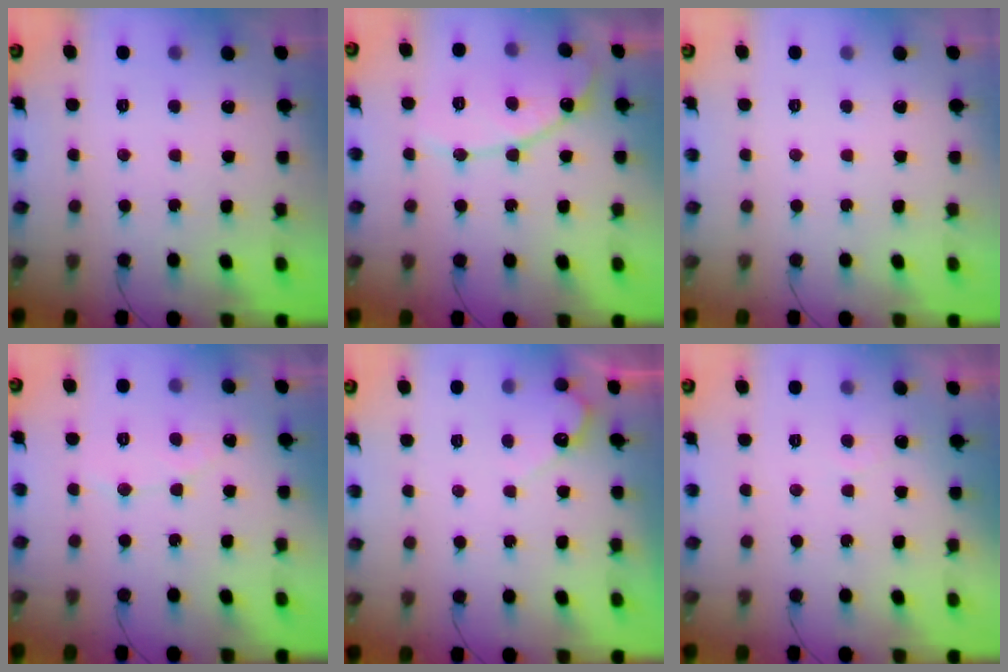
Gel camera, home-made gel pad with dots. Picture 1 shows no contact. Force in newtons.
{"total": 13.0, "press": 12.9, "slide": 1.1}
{"total": 0.0}
{"total": 4.4, "press": 4.3, "slide": 0.4}
{"total": 3.7, "press": 3.7, "slide": 0.2}
{"total": 1.8, "press": 1.8, "slide": 0.1}